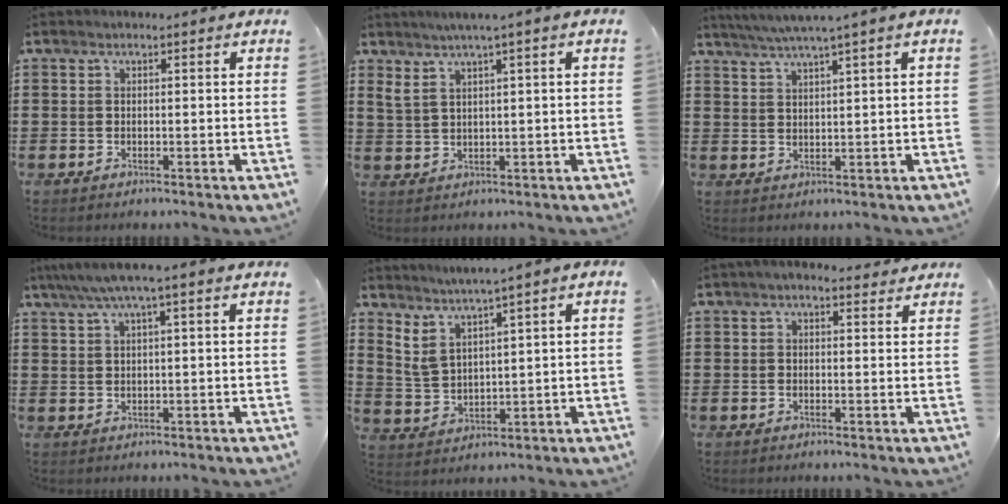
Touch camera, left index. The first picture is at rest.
{"total": 2.6, "force": [1.3, 0.0, 2.3], "torque": [-0.047, 0.000, 0.019]}
{"total": 3.2, "force": [2.4, -0.6, 2.0], "torque": [-0.043, -0.010, 0.041]}
{"total": 3.4, "force": [1.8, 0.0, 2.9], "torque": [-0.060, 0.003, 0.030]}
{"total": 3.7, "force": [2.6, 0.6, 2.5], "torque": [-0.067, -0.014, 0.043]}
{"total": 2.0, "force": [1.5, 0.9, 1.0], "torque": [-0.024, 0.007, 0.026]}